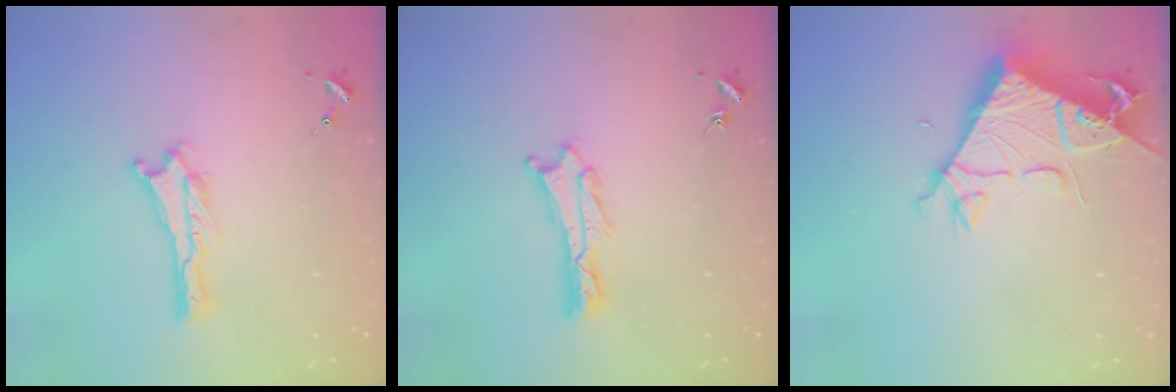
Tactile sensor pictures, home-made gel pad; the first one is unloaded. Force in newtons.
{"total": 1.1, "press": 1.1, "slide": 0.2}
{"total": 6.6, "press": 6.6, "slide": 0.7}